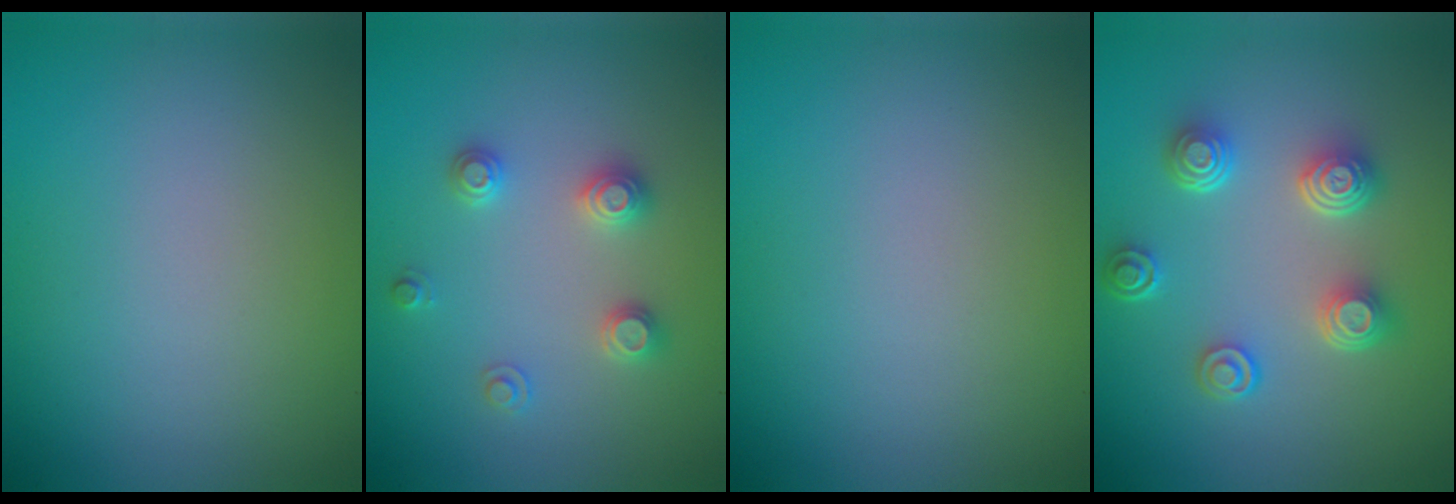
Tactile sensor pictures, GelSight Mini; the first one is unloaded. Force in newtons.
{"total": 2.5, "press": 2.5, "slide": 0.3}
{"total": 0.0}
{"total": 4.7, "press": 3.5, "slide": 3.1}